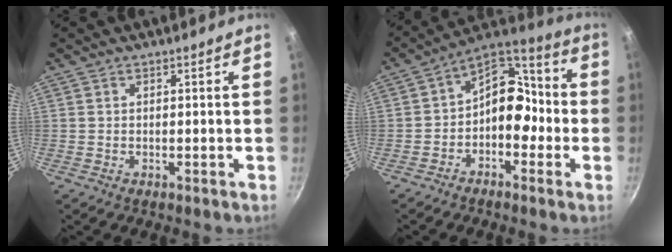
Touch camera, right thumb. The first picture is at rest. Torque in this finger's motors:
{"motor_torque": [1.15, 1.36, 1.13, -0.51, 0.04]}